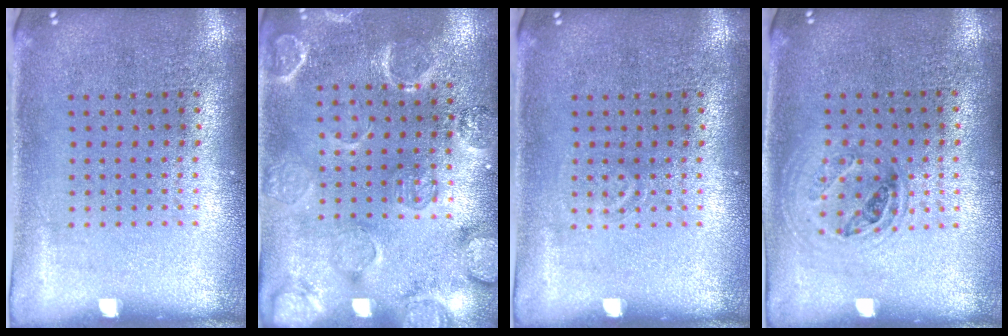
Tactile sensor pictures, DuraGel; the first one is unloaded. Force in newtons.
{"total": 2.4, "press": 2.2, "slide": 0.8}
{"total": 0.7, "press": 0.7, "slide": 0.2}
{"total": 1.0, "press": 0.9, "slide": 0.3}